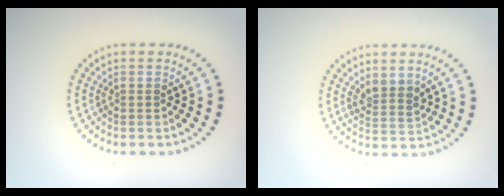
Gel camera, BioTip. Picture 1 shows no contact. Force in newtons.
{"total": 2.3, "press": 1.9, "slide": 1.4}